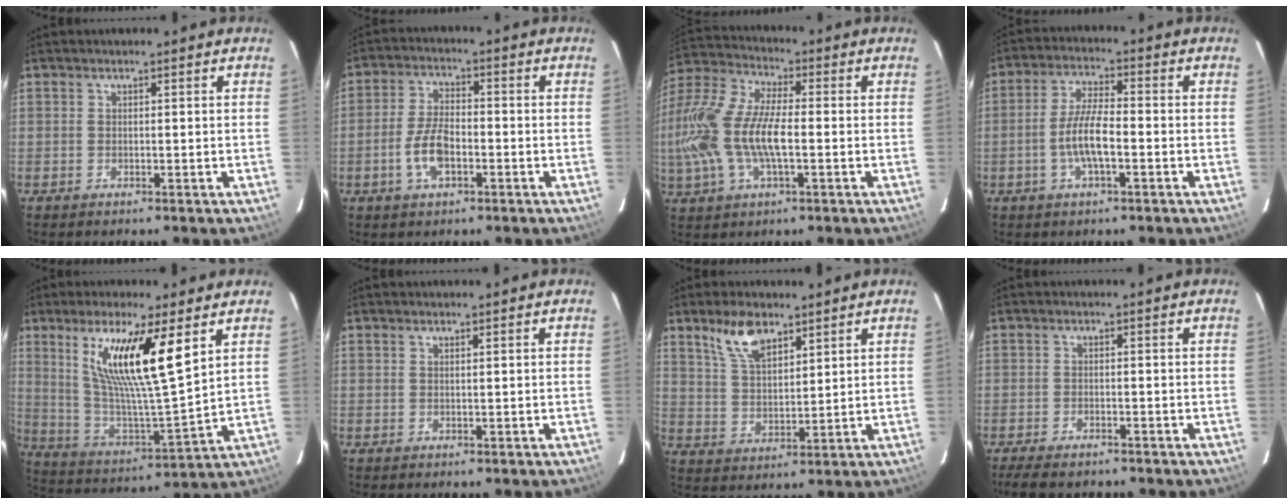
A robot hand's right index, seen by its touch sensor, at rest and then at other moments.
{"total": 6.9, "force": [-2.5, 3.2, 5.6], "torque": [-0.116, 0.007, -0.045]}
{"total": 18.8, "force": [-2.2, 8.1, 16.8], "torque": [-0.359, 0.004, -0.045]}
{"total": 7.2, "force": [-2.1, 1.8, 6.7], "torque": [-0.135, 0.006, -0.041]}
{"total": 17.4, "force": [8.1, 2.0, 15.3], "torque": [-0.269, -0.008, 0.159]}
{"total": 0.6, "force": [0.5, -0.2, 0.3], "torque": [-0.009, -0.005, 0.005]}
{"total": 8.5, "force": [5.7, 3.7, 5.1], "torque": [-0.094, 0.011, 0.115]}
{"total": 6.0, "force": [-5.0, 1.7, 2.9], "torque": [-0.073, -0.021, -0.085]}